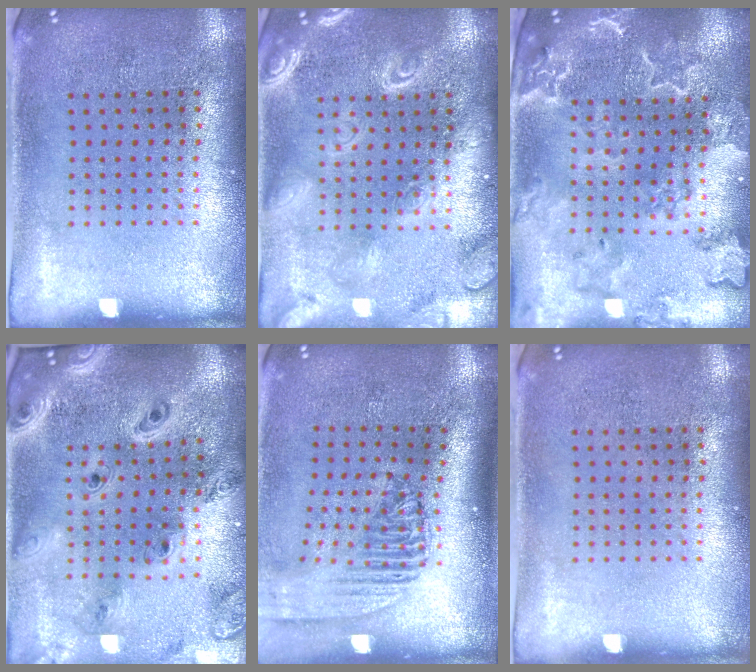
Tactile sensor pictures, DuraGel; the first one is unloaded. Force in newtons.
{"total": 3.4, "press": 3.4, "slide": 0.4}
{"total": 3.1, "press": 2.8, "slide": 1.3}
{"total": 2.9, "press": 2.5, "slide": 1.6}
{"total": 2.3, "press": 1.8, "slide": 1.5}
{"total": 0.0}